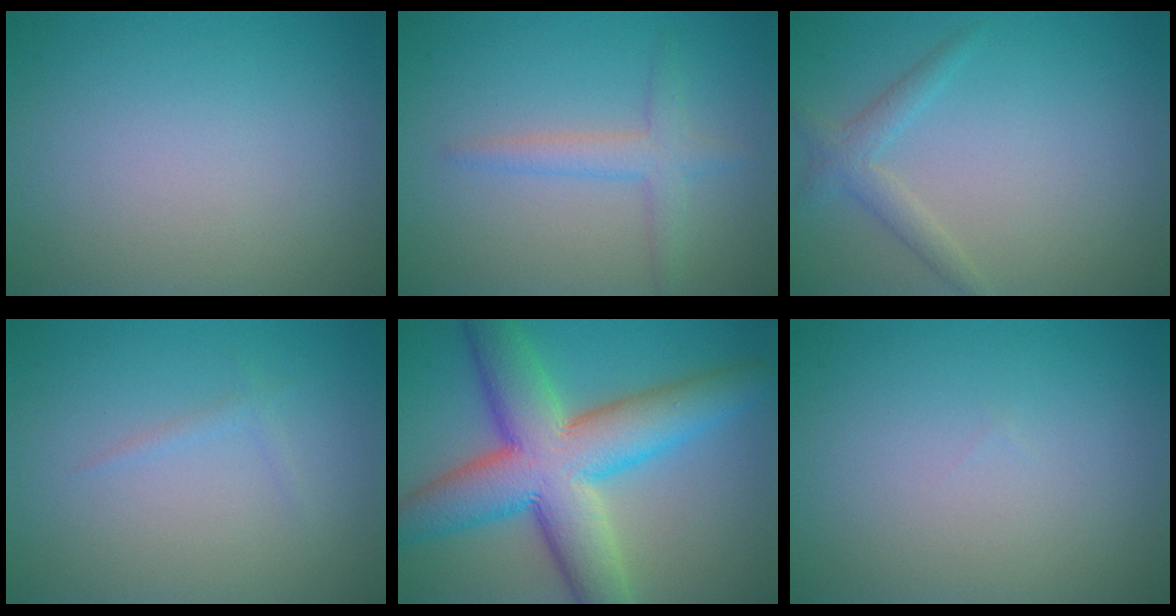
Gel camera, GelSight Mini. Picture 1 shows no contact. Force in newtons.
{"total": 2.4, "press": 2.4, "slide": 0.1}
{"total": 2.0, "press": 2.0, "slide": 0.1}
{"total": 0.8, "press": 0.8, "slide": 0.0}
{"total": 11.6, "press": 11.6, "slide": 0.3}
{"total": 0.0}